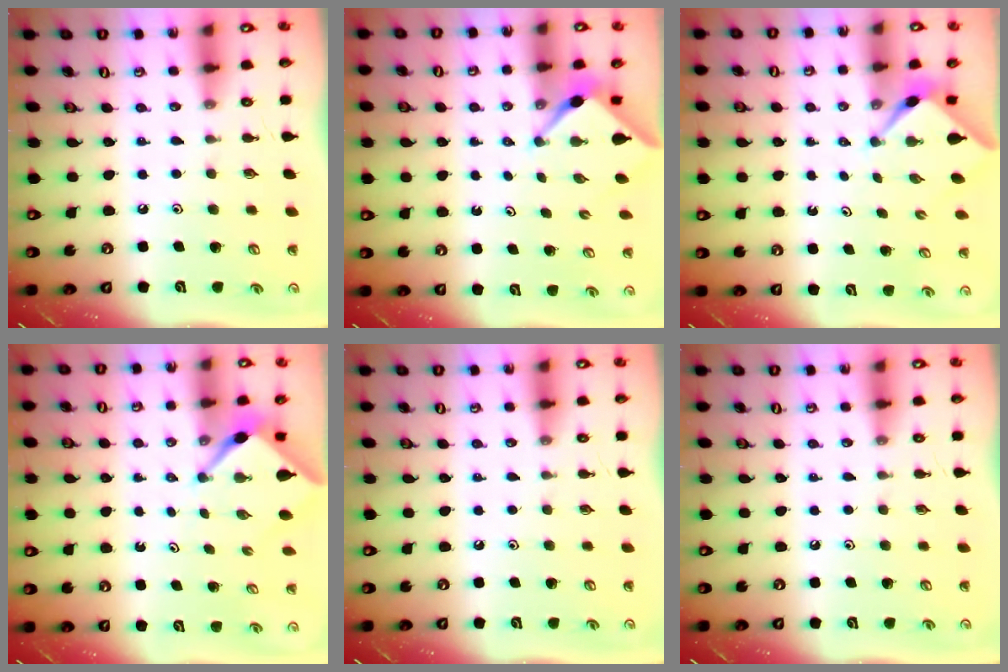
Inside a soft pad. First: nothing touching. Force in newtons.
{"total": 3.2, "press": 3.1, "slide": 0.3}
{"total": 2.2, "press": 2.2, "slide": 0.2}
{"total": 2.3, "press": 2.3, "slide": 0.3}
{"total": 0.0}
{"total": 0.0}